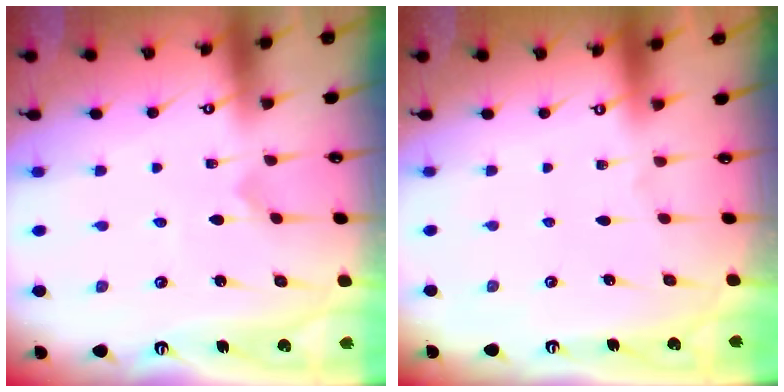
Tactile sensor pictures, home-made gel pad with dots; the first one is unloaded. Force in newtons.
{"total": 0.0}